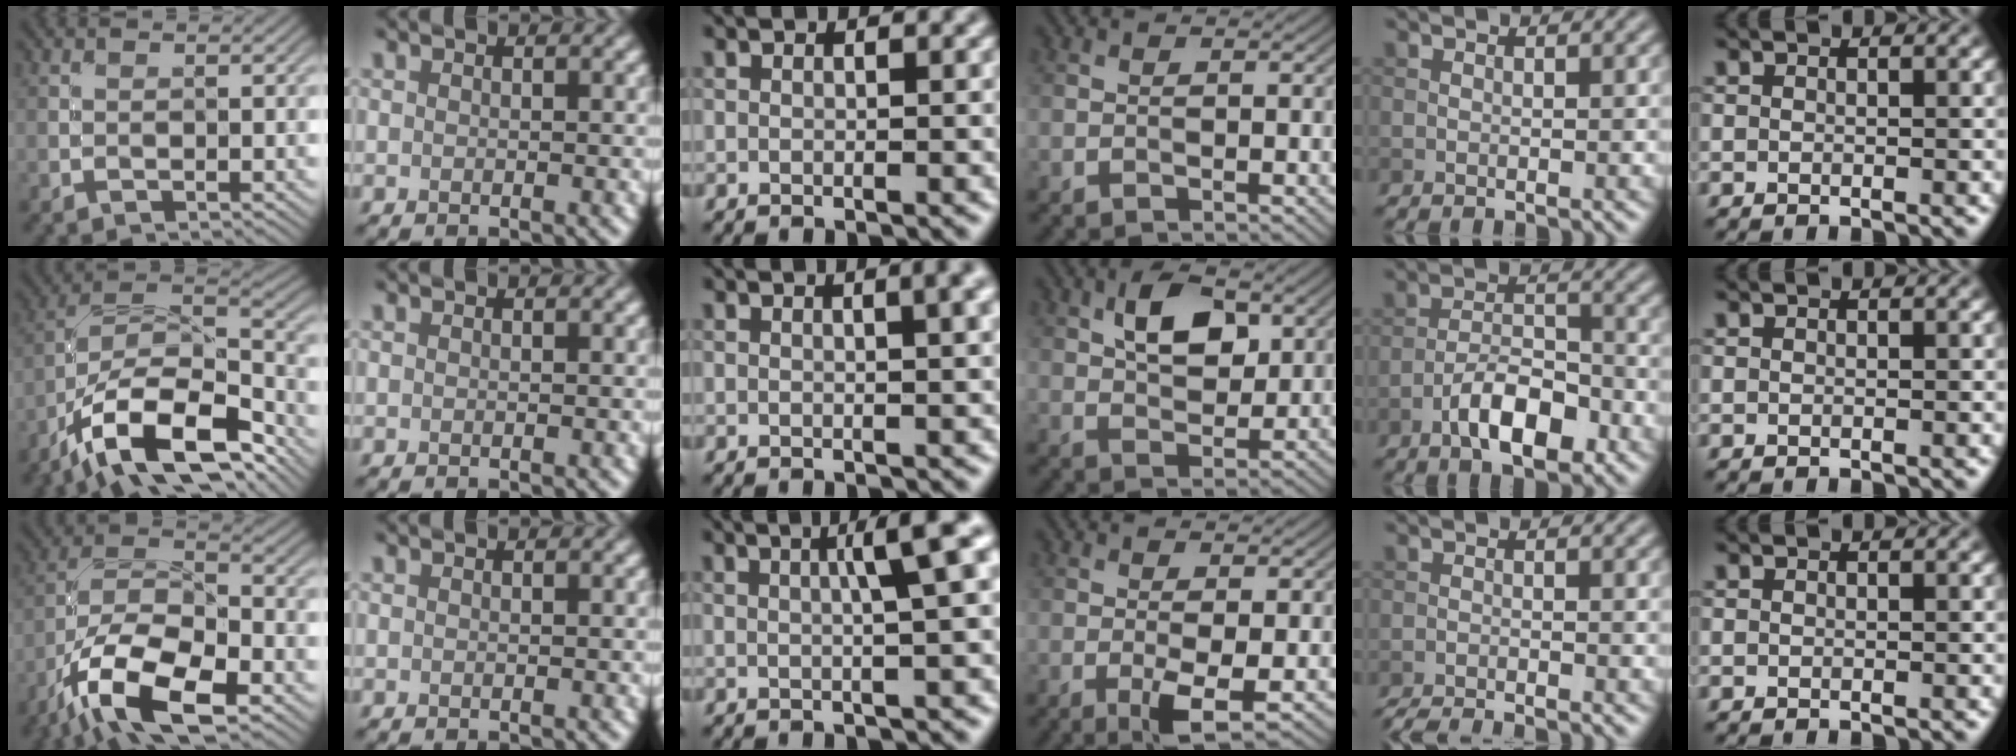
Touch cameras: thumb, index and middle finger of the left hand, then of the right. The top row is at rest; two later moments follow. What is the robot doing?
{"motion": "screw", "object": "medicine bottle"}